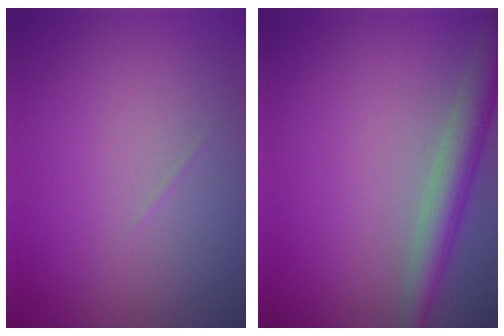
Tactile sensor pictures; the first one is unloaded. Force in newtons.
{"total": 4.1, "press": 4.1, "slide": 0.1}